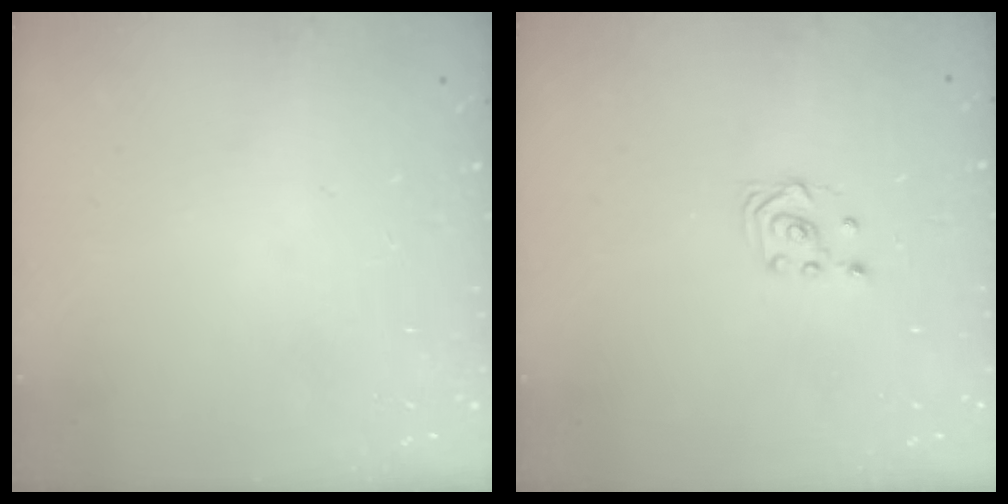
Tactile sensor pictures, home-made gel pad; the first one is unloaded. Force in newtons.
{"total": 2.9, "press": 2.6, "slide": 1.4}